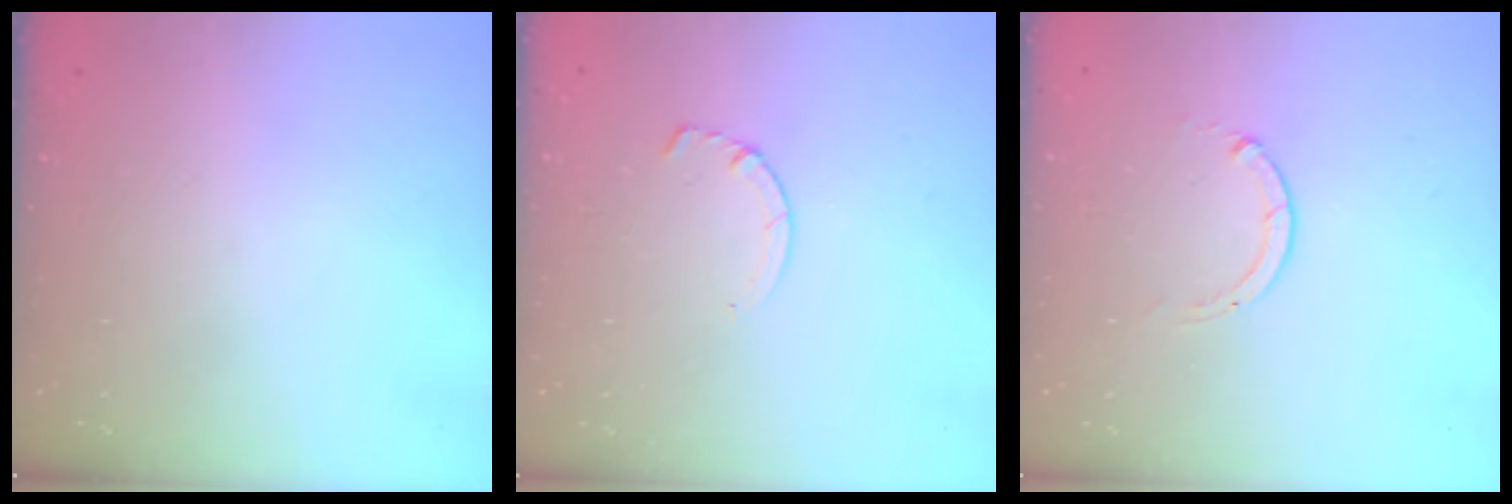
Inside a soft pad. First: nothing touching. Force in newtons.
{"total": 2.9, "press": 2.9, "slide": 0.4}
{"total": 0.0}